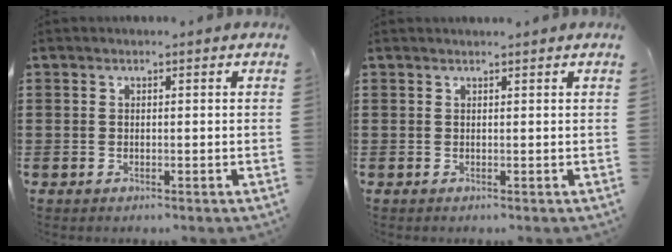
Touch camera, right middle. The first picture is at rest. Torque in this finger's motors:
{"motor_torque": [0.77, -0.24, 0.27, 0.02]}